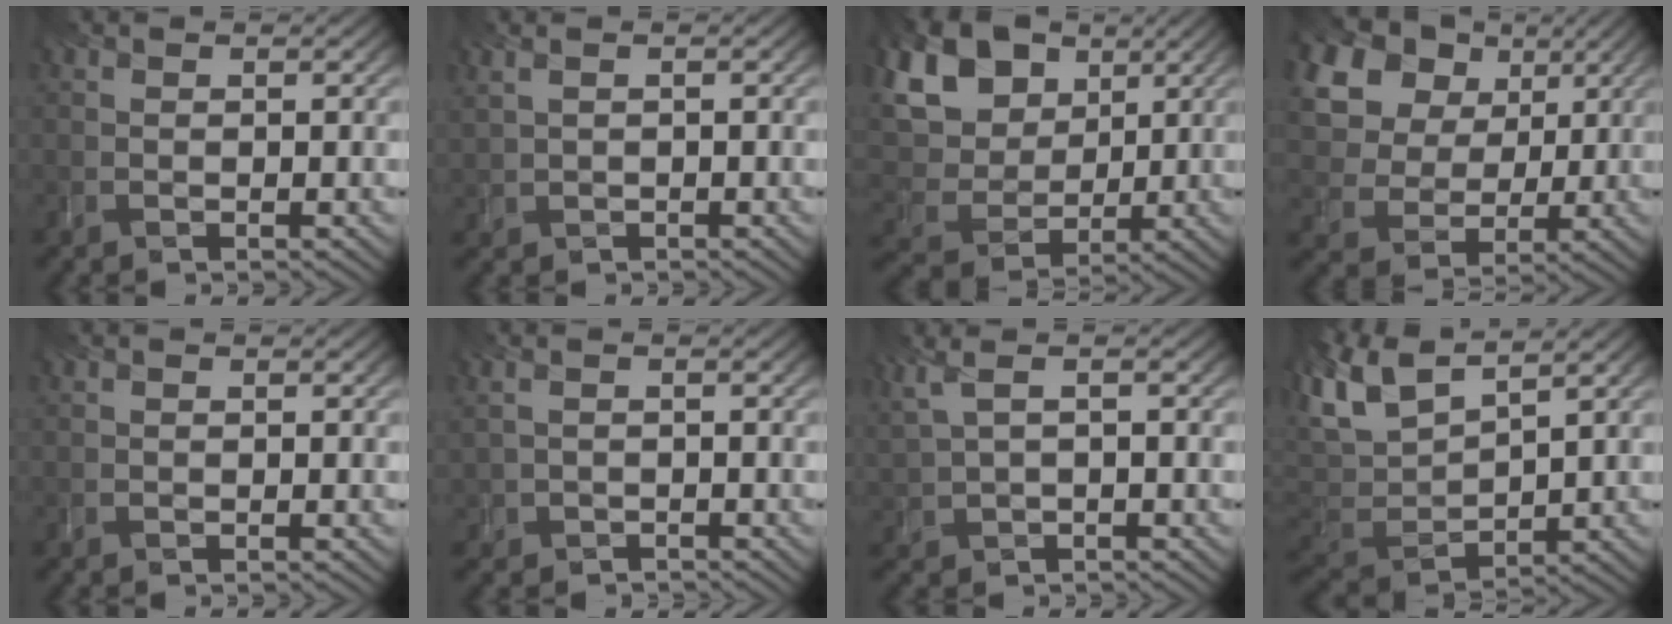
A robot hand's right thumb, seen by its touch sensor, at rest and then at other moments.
{"total": 1.0, "force": [0.8, 0.4, 0.4], "torque": [-0.020, 0.010, 0.025]}
{"total": 12.4, "force": [5.0, 9.6, 6.1], "torque": [-0.193, 0.034, 0.108]}
{"total": 15.2, "force": [6.5, 12.2, 6.3], "torque": [-0.211, 0.025, 0.176]}
{"total": 0.0}
{"total": 0.7, "force": [-0.6, 0.4, 0.1], "torque": [-0.016, -0.009, 0.002]}
{"total": 3.4, "force": [1.6, 1.4, 2.6], "torque": [-0.080, 0.012, 0.050]}
{"total": 7.8, "force": [4.2, 3.2, 5.8], "torque": [-0.154, 0.010, 0.096]}